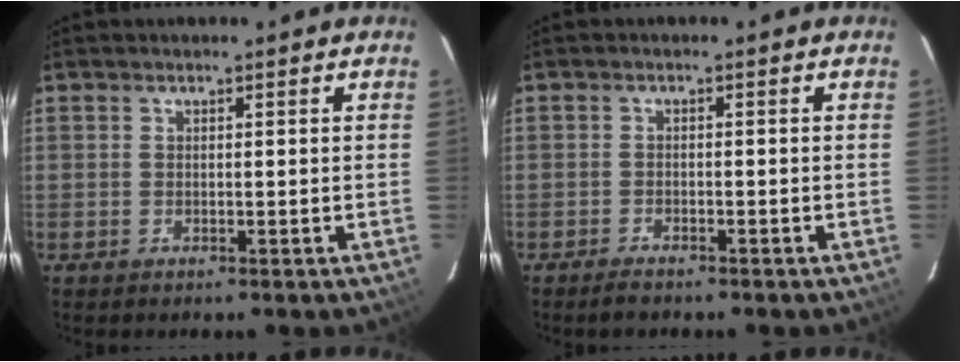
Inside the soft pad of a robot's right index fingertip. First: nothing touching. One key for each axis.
{"total": 2.2, "fx": -2.0, "fy": 0.5, "fz": 0.8, "tx": -0.027, "ty": -0.002, "tz": -0.037}